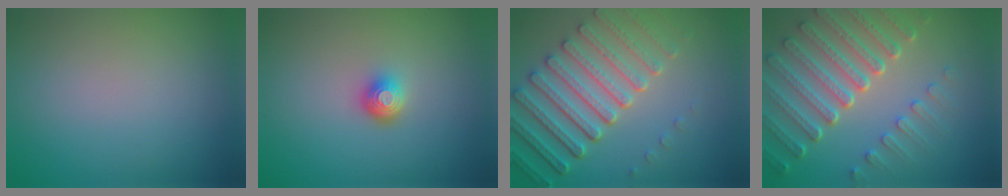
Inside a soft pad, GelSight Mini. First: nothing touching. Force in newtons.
{"total": 2.1, "press": 1.5, "slide": 1.5}
{"total": 7.3, "press": 5.5, "slide": 4.7}
{"total": 7.4, "press": 5.5, "slide": 4.9}